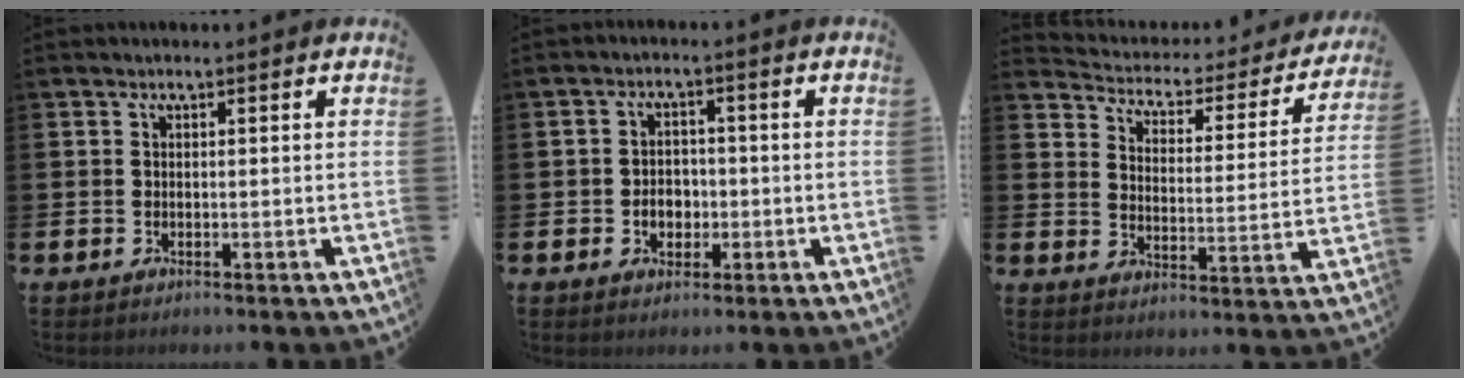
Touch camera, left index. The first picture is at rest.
{"total": 3.1, "force": [-0.7, 2.4, 1.7], "torque": [-0.018, -0.002, -0.022]}
{"total": 3.8, "force": [3.4, 1.7, 0.6], "torque": [-0.040, -0.034, 0.049]}